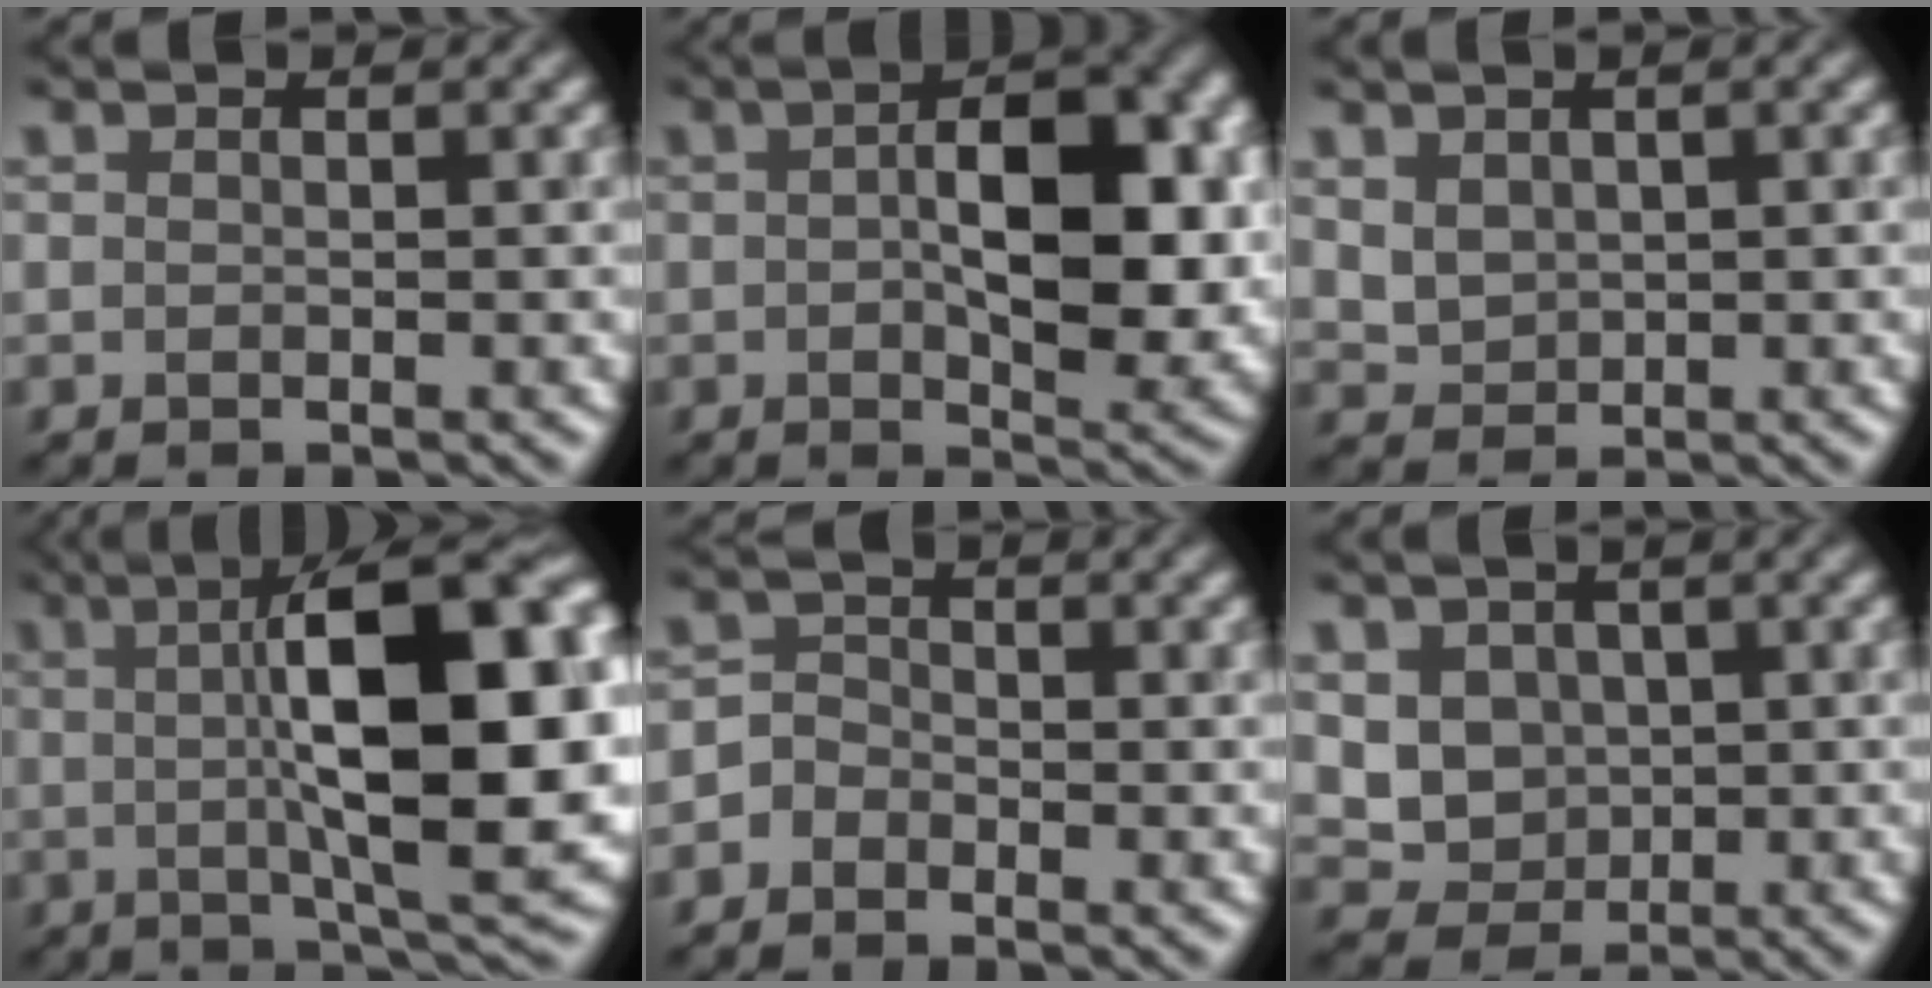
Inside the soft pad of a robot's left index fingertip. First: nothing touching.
{"total": 9.2, "force": [0.4, 4.3, 8.1], "torque": [-0.114, 0.002, 0.004]}
{"total": 2.1, "force": [0.8, 1.6, 1.1], "torque": [-0.025, -0.004, 0.023]}
{"total": 16.1, "force": [1.4, 5.1, 15.2], "torque": [-0.194, 0.013, 0.019]}
{"total": 1.6, "force": [-1.0, 1.2, 0.4], "torque": [0.004, 0.006, -0.025]}
{"total": 4.0, "force": [0.8, 3.5, 1.8], "torque": [-0.039, -0.005, 0.021]}